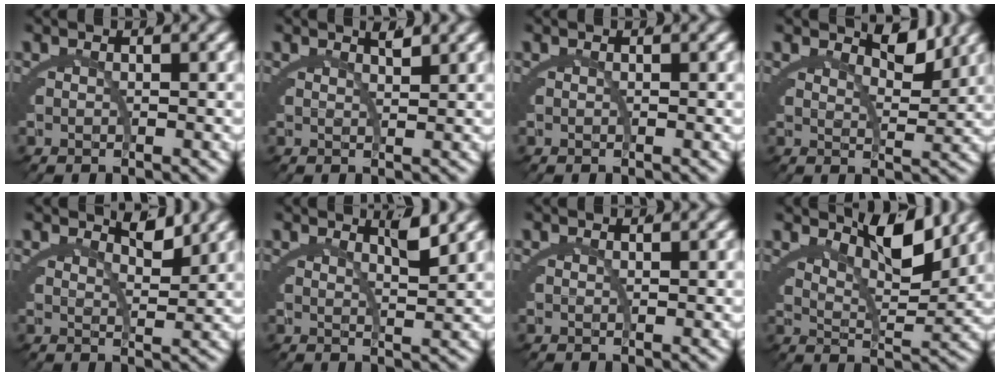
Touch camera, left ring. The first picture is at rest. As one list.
[{"total": 1.1, "force": [0.7, -0.7, 0.4], "torque": [-0.005, -0.008, 0.022]}, {"total": 0.0}, {"total": 2.8, "force": [2.4, 0.5, 1.5], "torque": [-0.022, -0.011, 0.049]}, {"total": 2.0, "force": [1.7, -0.3, 1.0], "torque": [-0.013, -0.009, 0.039]}, {"total": 1.9, "force": [1.1, -1.2, 0.9], "torque": [-0.012, -0.007, 0.029]}, {"total": 0.0}, {"total": 4.7, "force": [4.1, -0.8, 2.2], "torque": [-0.037, -0.005, 0.079]}]